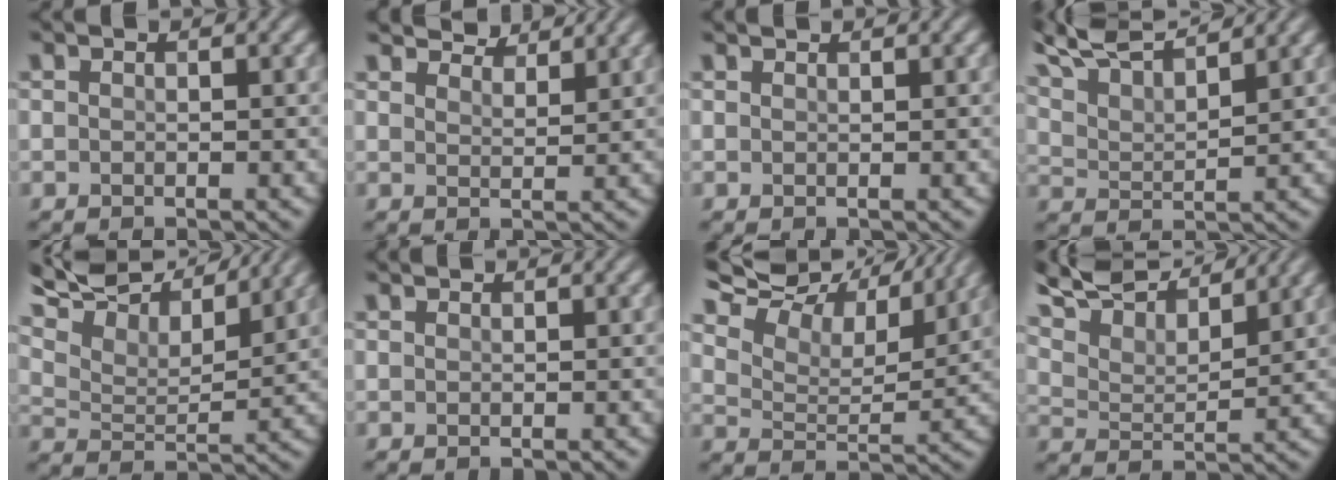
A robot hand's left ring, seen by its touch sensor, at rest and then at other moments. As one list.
[{"total": 4.4, "force": [4.2, 0.6, 1.0], "torque": [-0.022, -0.005, 0.066]}, {"total": 1.0, "force": [1.0, 0.1, 0.1], "torque": [-0.006, -0.002, 0.010]}, {"total": 8.8, "force": [7.6, 1.9, 4.1], "torque": [-0.084, 0.025, 0.102]}, {"total": 11.4, "force": [9.8, 2.8, 5.1], "torque": [-0.123, 0.016, 0.136]}, {"total": 0.7, "force": [0.7, 0.0, 0.0], "torque": [-0.003, -0.004, 0.007]}, {"total": 12.4, "force": [10.5, 3.7, 5.5], "torque": [-0.128, 0.010, 0.154]}, {"total": 9.2, "force": [8.2, 1.9, 3.6], "torque": [-0.086, 0.019, 0.126]}]